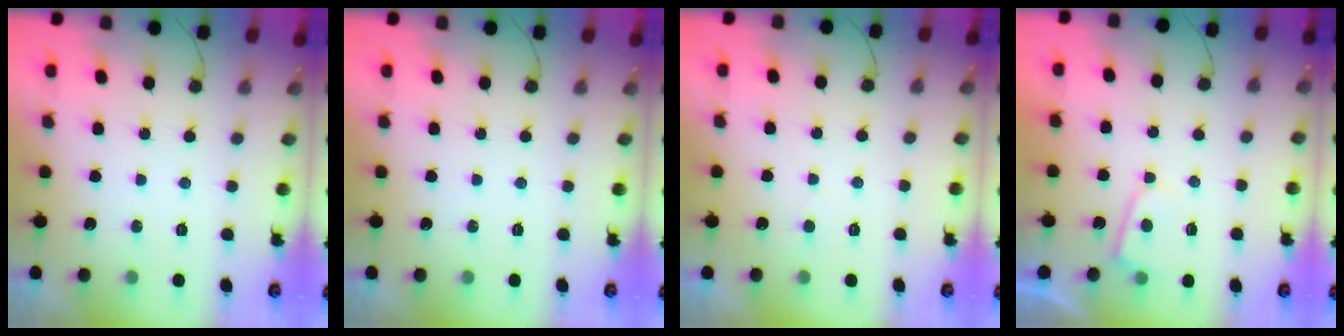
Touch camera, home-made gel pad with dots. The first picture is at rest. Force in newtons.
{"total": 0.0}
{"total": 2.1, "press": 2.1, "slide": 0.2}
{"total": 3.3, "press": 3.2, "slide": 0.4}